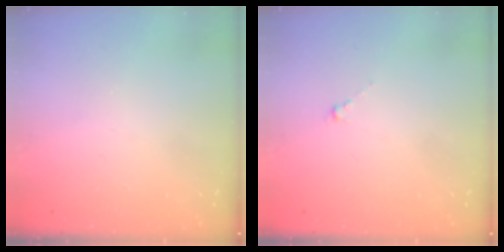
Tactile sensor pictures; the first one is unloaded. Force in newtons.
{"total": 0.8, "press": 0.7, "slide": 0.5}